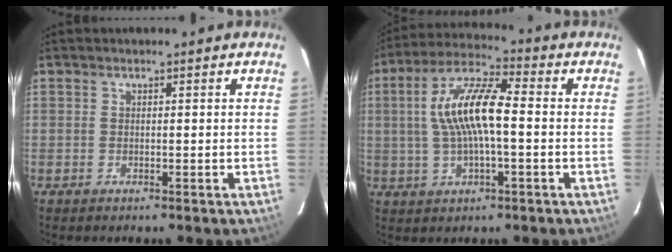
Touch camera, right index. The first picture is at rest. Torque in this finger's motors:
{"motor_torque": [0.69, -0.14, 0.92, 0.21]}